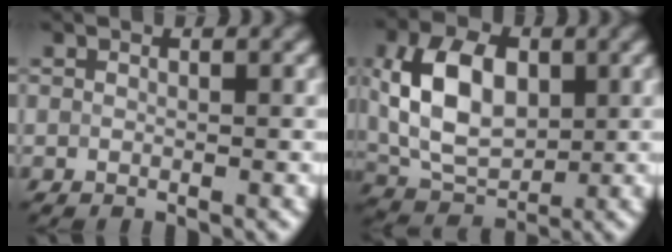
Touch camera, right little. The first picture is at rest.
{"total": 8.3, "force": [1.3, 5.2, 6.3], "torque": [-0.134, 0.013, 0.021]}